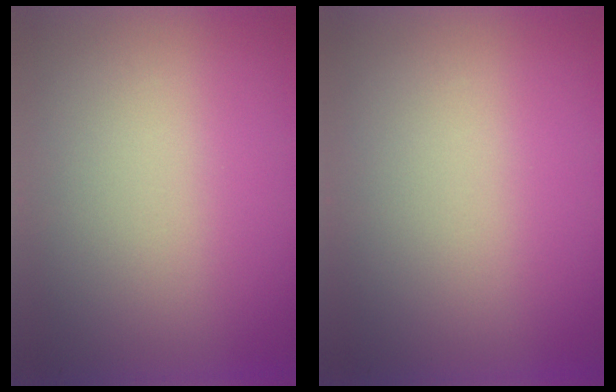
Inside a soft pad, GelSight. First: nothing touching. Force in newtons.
{"total": 0.0}